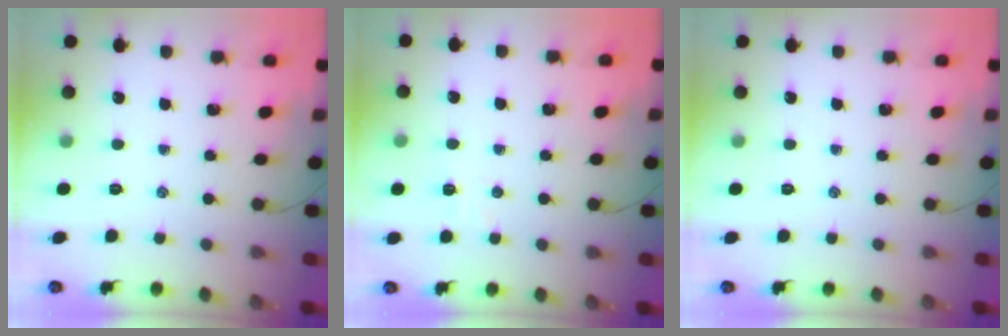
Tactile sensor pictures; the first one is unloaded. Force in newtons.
{"total": 2.9, "press": 2.8, "slide": 0.6}
{"total": 0.0}